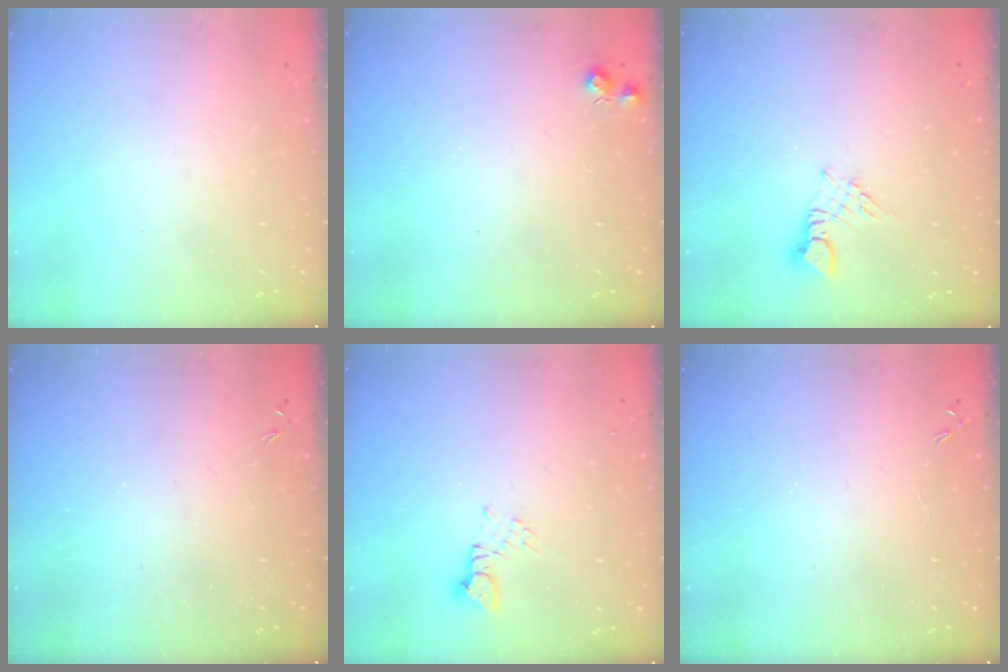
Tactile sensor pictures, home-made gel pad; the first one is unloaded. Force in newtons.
{"total": 5.5, "press": 5.5, "slide": 0.8}
{"total": 2.9, "press": 2.9, "slide": 0.3}
{"total": 0.0}
{"total": 2.4, "press": 2.4, "slide": 0.1}
{"total": 0.0}